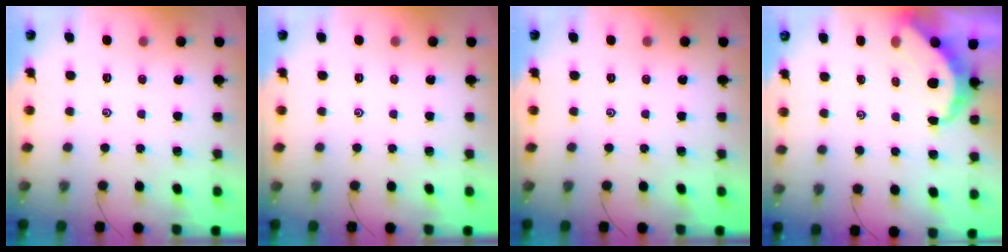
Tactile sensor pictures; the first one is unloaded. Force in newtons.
{"total": 0.0}
{"total": 0.0}
{"total": 6.0, "press": 6.0, "slide": 0.2}